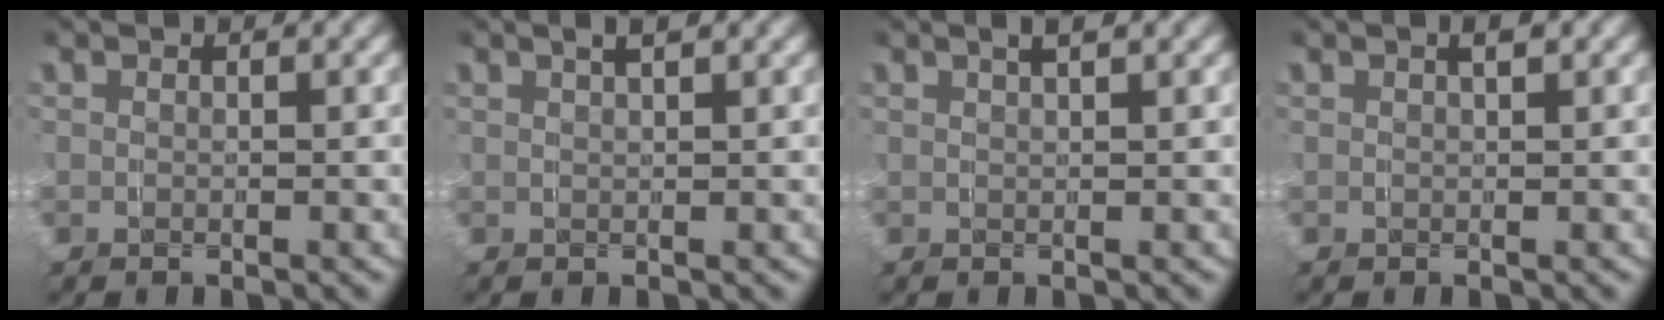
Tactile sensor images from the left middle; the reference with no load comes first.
{"total": 2.3, "force": [1.5, 0.4, 1.6], "torque": [-0.021, 0.014, 0.020]}
{"total": 2.3, "force": [1.5, 0.4, 1.6], "torque": [-0.020, 0.015, 0.020]}
{"total": 0.8, "force": [0.5, 0.0, 0.7], "torque": [-0.009, 0.008, 0.006]}